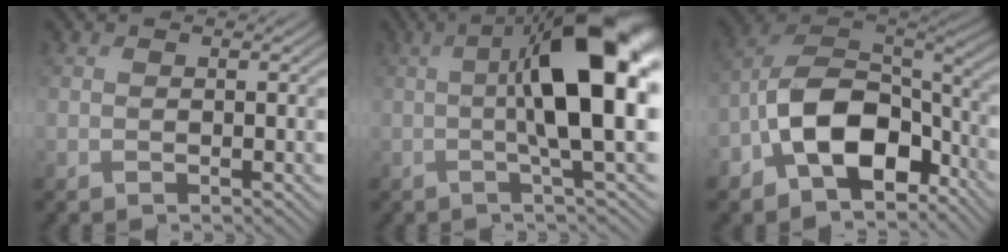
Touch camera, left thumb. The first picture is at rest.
{"total": 12.3, "force": [1.0, 2.9, 11.9], "torque": [-0.185, 0.012, 0.014]}
{"total": 13.4, "force": [-6.1, 8.0, 8.9], "torque": [-0.177, -0.013, -0.133]}